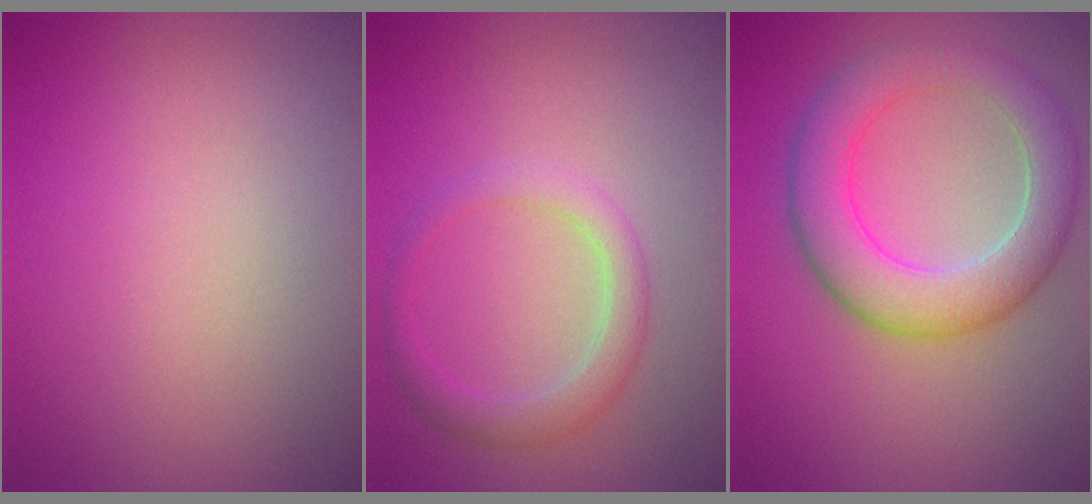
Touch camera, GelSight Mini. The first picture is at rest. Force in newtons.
{"total": 2.5, "press": 2.5, "slide": 0.1}
{"total": 6.1, "press": 6.1, "slide": 0.4}